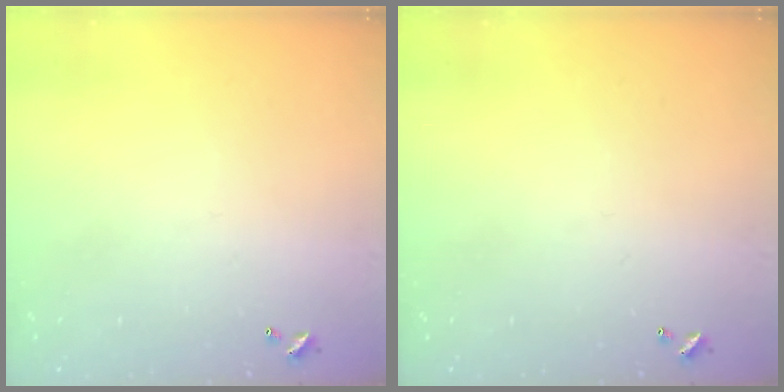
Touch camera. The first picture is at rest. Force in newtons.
{"total": 0.0}